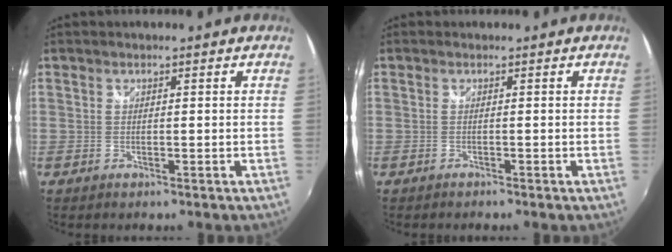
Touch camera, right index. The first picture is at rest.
{"total": 0.7, "force": [-0.6, 0.4, 0.1], "torque": [-0.007, -0.004, -0.013]}